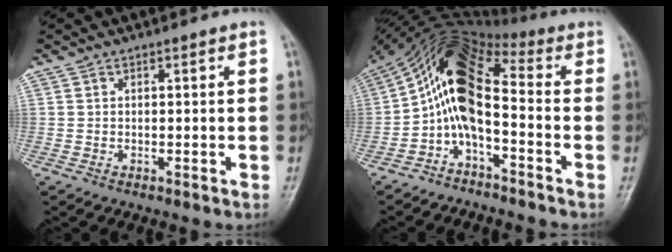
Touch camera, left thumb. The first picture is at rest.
{"total": 11.6, "force": [-2.0, 5.6, 10.0], "torque": [-0.182, 0.080, -0.053]}